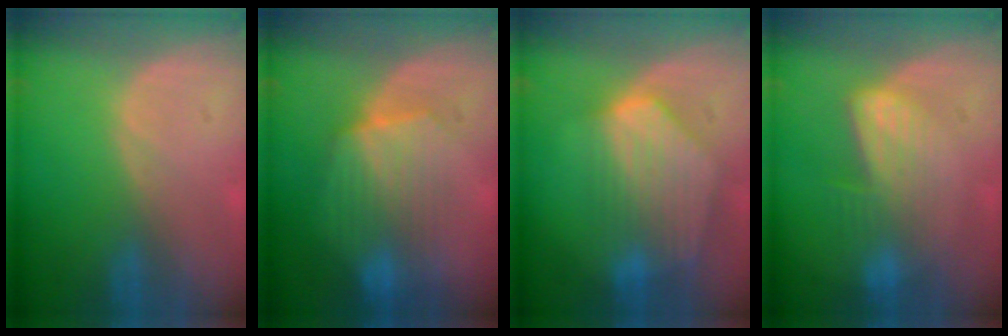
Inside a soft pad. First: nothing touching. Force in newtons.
{"total": 7.6, "press": 7.6, "slide": 0.5}
{"total": 8.8, "press": 7.8, "slide": 4.0}
{"total": 7.0, "press": 6.1, "slide": 3.5}